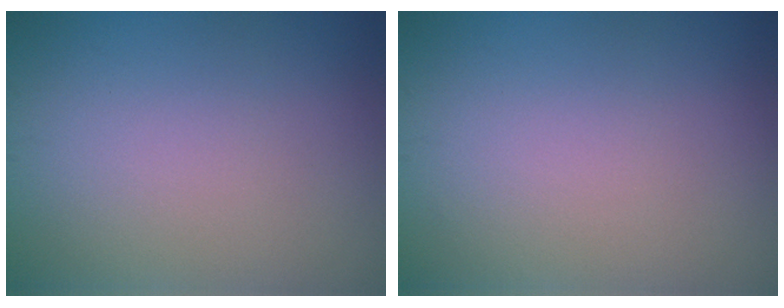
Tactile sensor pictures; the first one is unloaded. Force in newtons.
{"total": 0.0}